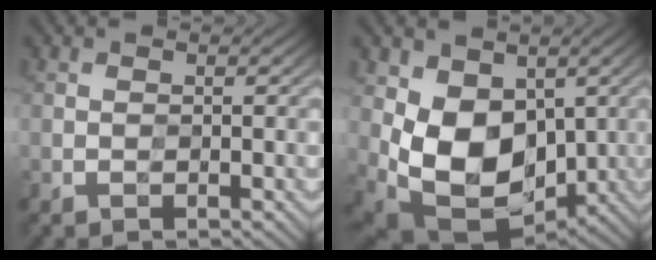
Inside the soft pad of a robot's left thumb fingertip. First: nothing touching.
{"total": 10.8, "force": [0.7, 7.6, 7.6], "torque": [-0.165, -0.029, 0.015]}